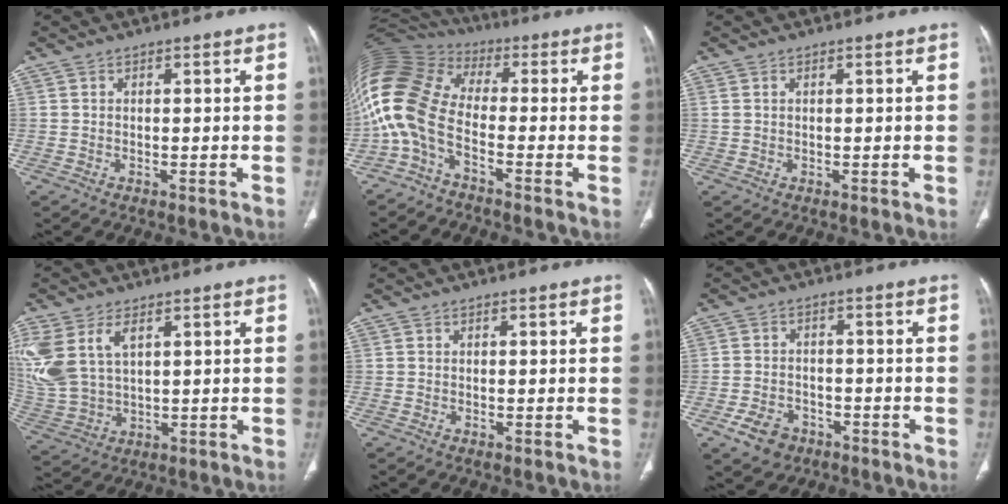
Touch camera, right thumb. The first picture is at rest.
{"total": 14.8, "force": [-4.2, 8.2, 11.6], "torque": [-0.255, 0.065, -0.096]}
{"total": 0.6, "force": [0.3, 0.4, 0.4], "torque": [-0.010, 0.009, 0.008]}
{"total": 14.1, "force": [5.2, 8.5, 9.9], "torque": [-0.246, -0.008, 0.118]}
{"total": 0.0}
{"total": 6.1, "force": [-3.4, 4.4, 2.3], "torque": [-0.035, 0.023, -0.052]}